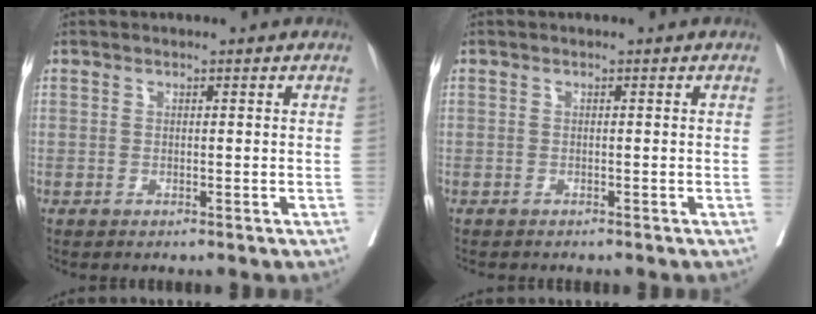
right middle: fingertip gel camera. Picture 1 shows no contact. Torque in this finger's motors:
{"motor_torque": [0.08, -0.11, 0.00, 0.00]}